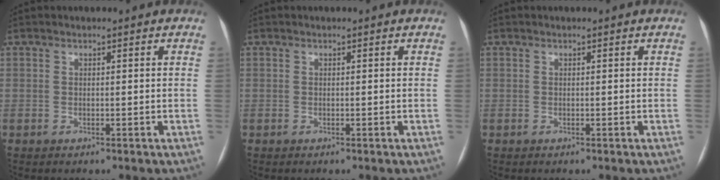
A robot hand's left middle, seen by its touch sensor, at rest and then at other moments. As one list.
[{"total": 0.0}, {"total": 0.0}]